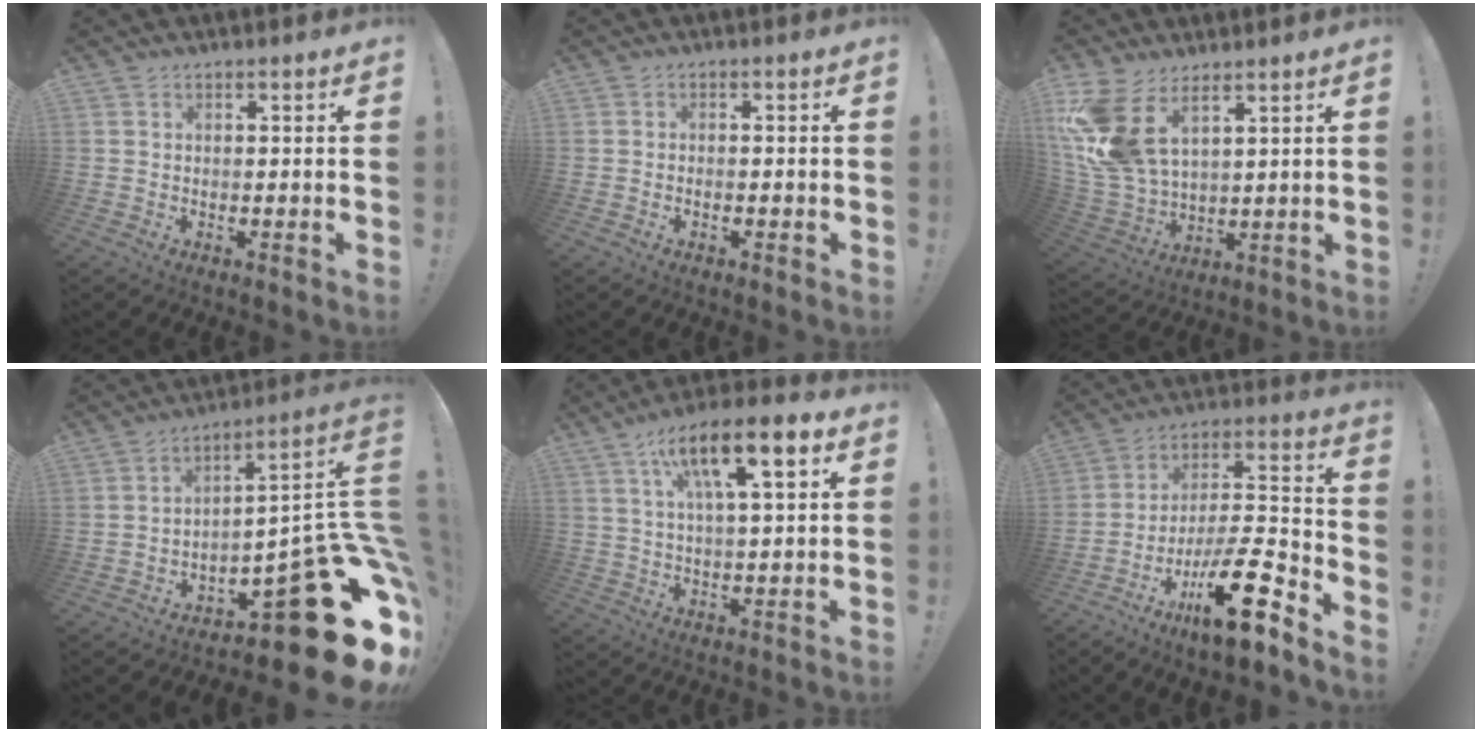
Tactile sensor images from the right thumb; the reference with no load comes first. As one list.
[{"total": 0.9, "force": [-0.5, 0.5, 0.5], "torque": [-0.007, 0.001, -0.009]}, {"total": 14.6, "force": [7.1, 8.2, 9.8], "torque": [-0.204, -0.042, 0.136]}, {"total": 23.4, "force": [-10.7, 6.8, 19.7], "torque": [-0.206, 0.022, -0.159]}, {"total": 13.7, "force": [5.9, 3.8, 11.7], "torque": [-0.178, -0.017, 0.088]}, {"total": 18.6, "force": [-11.4, 4.1, 14.1], "torque": [-0.222, 0.060, -0.193]}]